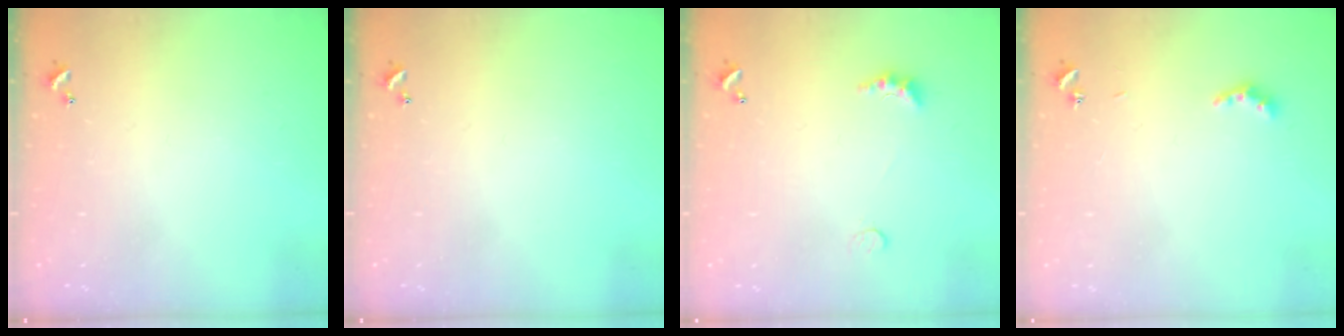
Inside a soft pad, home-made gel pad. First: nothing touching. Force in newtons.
{"total": 0.0}
{"total": 2.6, "press": 2.5, "slide": 0.7}
{"total": 3.6, "press": 3.5, "slide": 0.5}